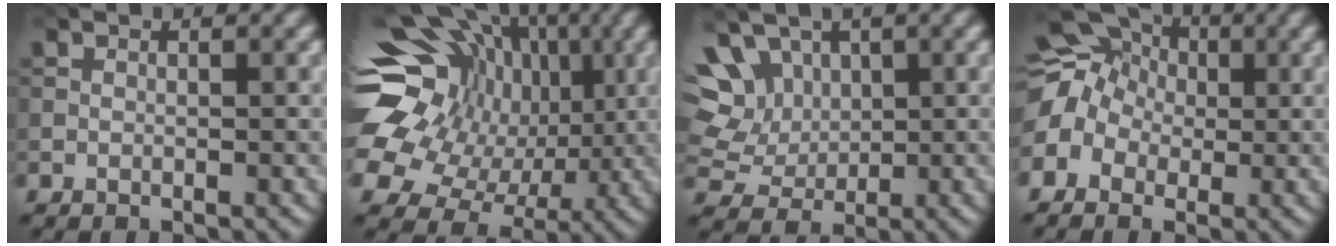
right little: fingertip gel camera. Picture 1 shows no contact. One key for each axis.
{"total": 20.1, "fx": 3.3, "fy": 17.3, "fz": 9.8, "tx": -0.215, "ty": 0.045, "tz": 0.026}
{"total": 9.1, "fx": 3.1, "fy": 7.3, "fz": 4.3, "tx": -0.098, "ty": 0.025, "tz": 0.045}
{"total": 14.0, "fx": 0.8, "fy": 12.6, "fz": 6.3, "tx": -0.163, "ty": 0.026, "tz": -0.043}